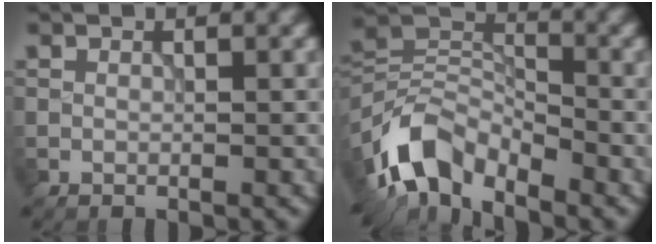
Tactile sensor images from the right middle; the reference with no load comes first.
{"total": 8.3, "force": [-5.6, 4.0, 4.7], "torque": [-0.087, 0.002, -0.125]}